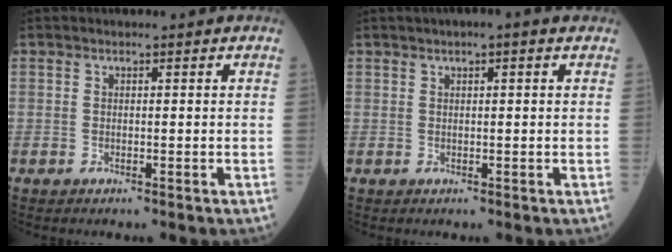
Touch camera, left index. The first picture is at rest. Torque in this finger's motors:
{"motor_torque": [-0.15, -0.19, -0.52, -0.01]}